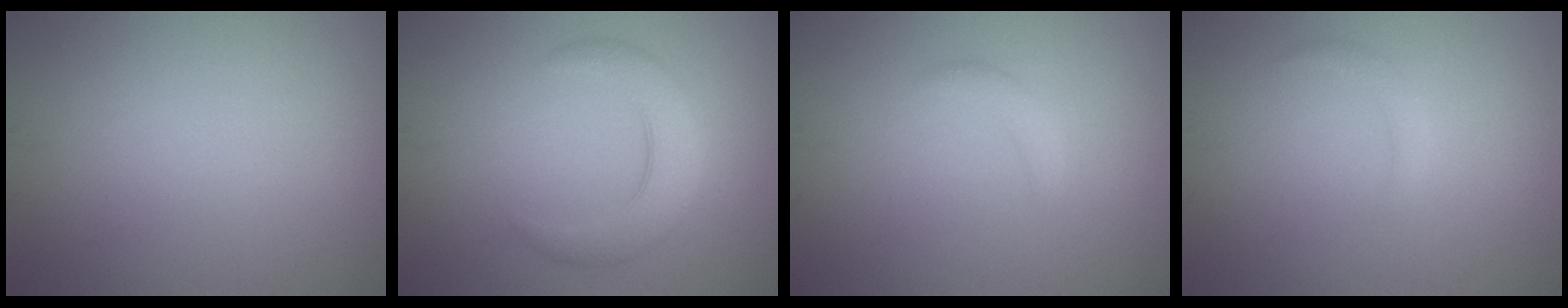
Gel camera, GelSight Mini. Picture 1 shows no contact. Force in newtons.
{"total": 3.9, "press": 3.9, "slide": 0.2}
{"total": 1.3, "press": 1.3, "slide": 0.1}
{"total": 1.1, "press": 1.1, "slide": 0.1}